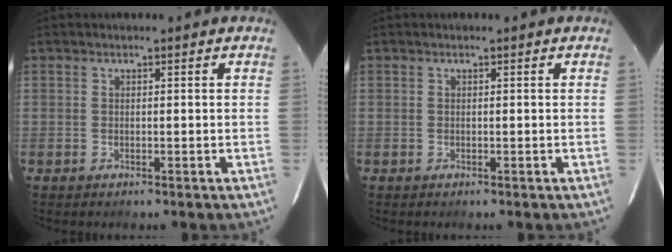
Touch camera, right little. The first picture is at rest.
{"total": 0.0}